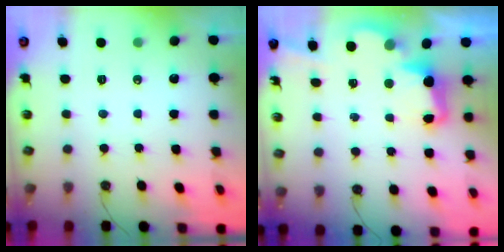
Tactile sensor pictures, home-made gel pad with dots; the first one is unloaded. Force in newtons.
{"total": 3.7, "press": 3.7, "slide": 0.7}